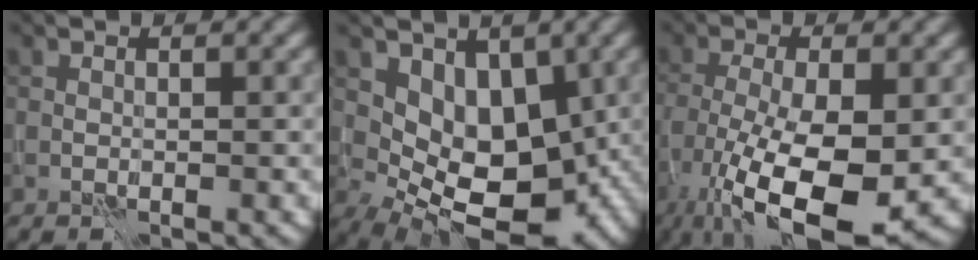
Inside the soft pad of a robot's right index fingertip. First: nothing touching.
{"total": 8.9, "force": [0.7, 5.7, 6.7], "torque": [-0.083, -0.013, 0.019]}
{"total": 11.6, "force": [-4.6, 4.0, 9.9], "torque": [-0.188, -0.021, -0.078]}